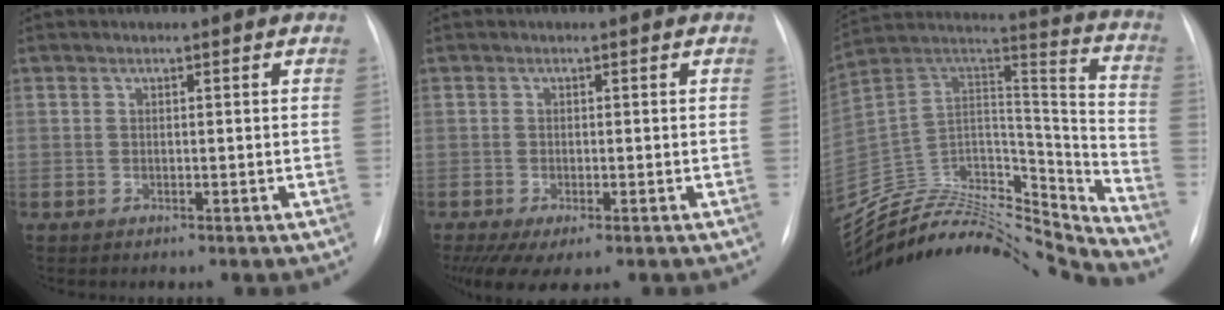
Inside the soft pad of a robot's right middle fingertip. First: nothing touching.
{"total": 6.2, "force": [-4.1, 1.9, 4.3], "torque": [-0.067, -0.015, -0.064]}
{"total": 31.5, "force": [-30.0, 4.9, 8.5], "torque": [-0.150, 0.009, -0.469]}